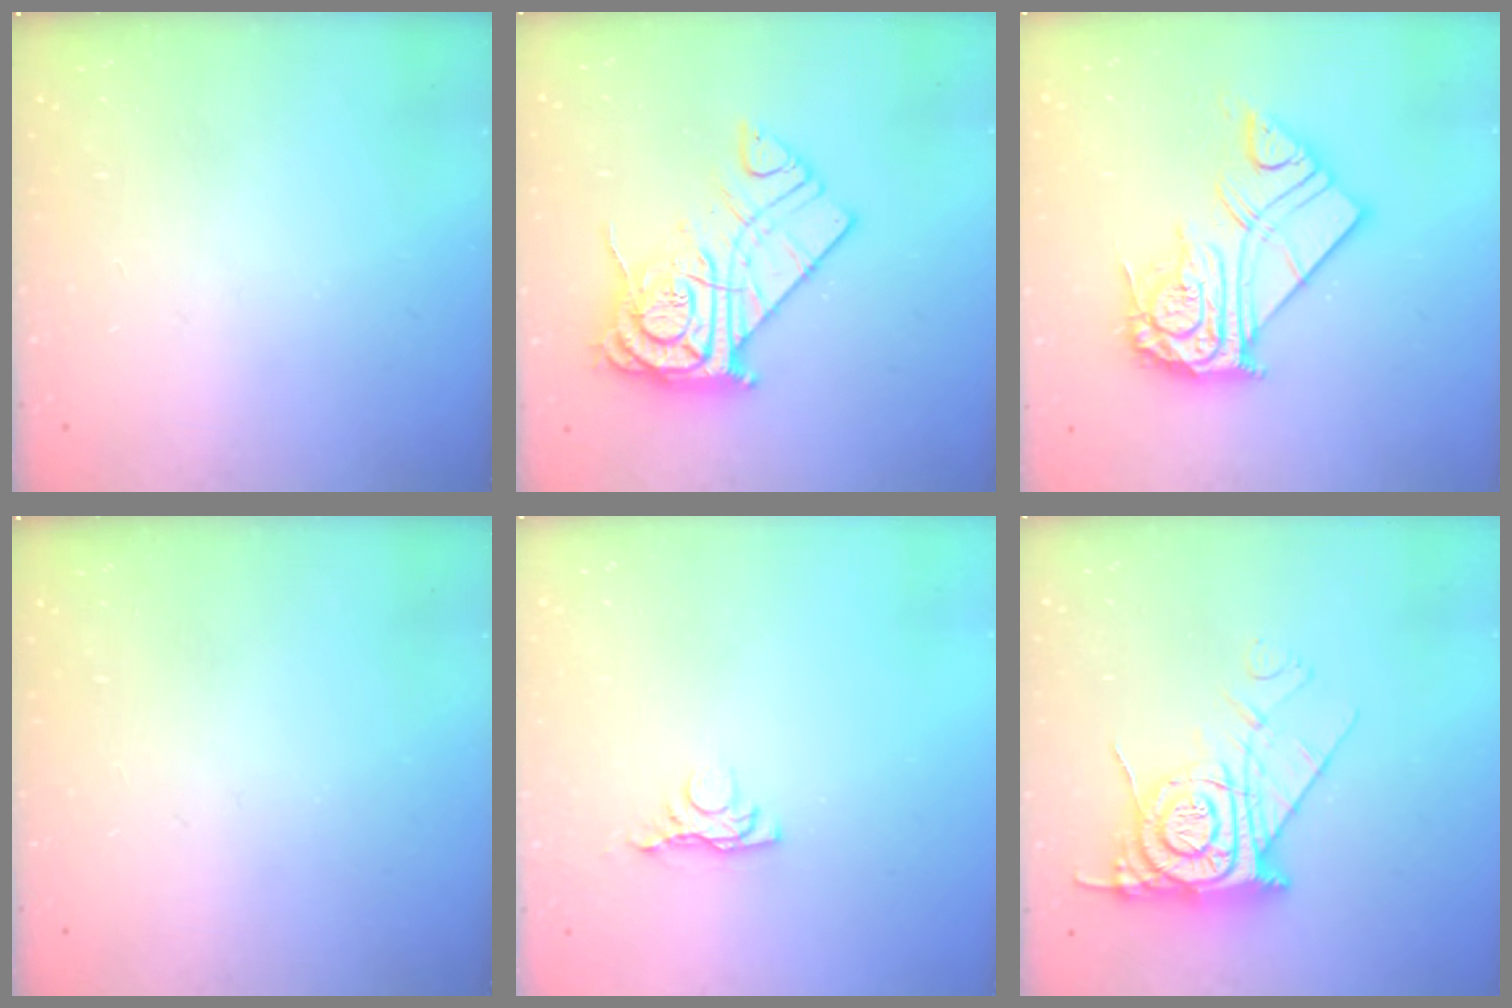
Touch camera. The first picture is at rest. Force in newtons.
{"total": 15.8, "press": 15.8, "slide": 1.4}
{"total": 17.4, "press": 17.3, "slide": 1.7}
{"total": 0.0}
{"total": 3.7, "press": 3.7, "slide": 0.7}
{"total": 12.8, "press": 12.7, "slide": 1.2}